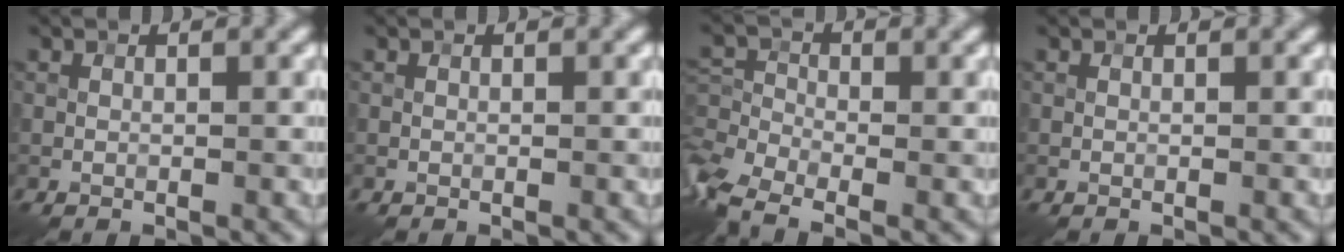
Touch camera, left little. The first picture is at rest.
{"total": 0.0}
{"total": 5.5, "force": [-3.5, 2.8, 3.2], "torque": [-0.076, -0.011, -0.073]}
{"total": 0.0}